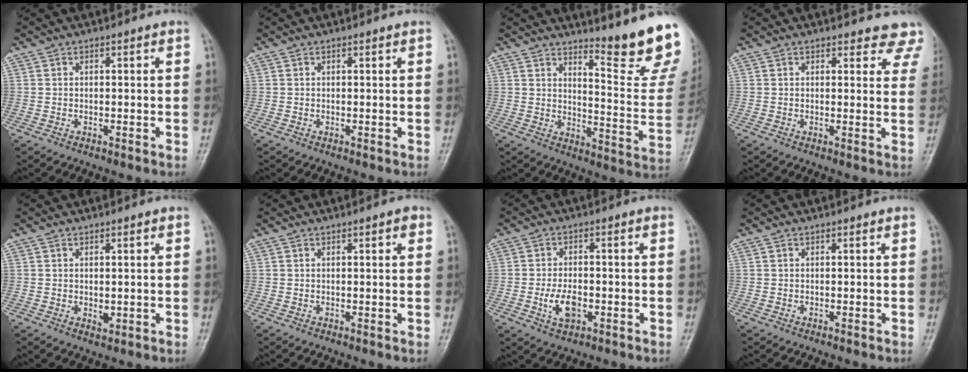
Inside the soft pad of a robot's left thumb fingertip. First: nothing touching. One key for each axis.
{"total": 0.0}
{"total": 14.8, "fx": 12.4, "fy": 0.7, "fz": 8.1, "tx": -0.091, "ty": -0.144, "tz": 0.165}
{"total": 6.6, "fx": 5.9, "fy": 2.7, "fz": 1.1, "tx": 0.036, "ty": -0.025, "tz": 0.040}
{"total": 2.0, "fx": 0.0, "fy": 1.2, "fz": 1.6, "tx": -0.019, "ty": -0.004, "tz": 0.003}
{"total": 1.5, "fx": 0.6, "fy": 0.4, "fz": 1.2, "tx": -0.015, "ty": 0.001, "tz": 0.007}
{"total": 5.6, "fx": -1.7, "fy": 3.2, "fz": 4.2, "tx": -0.075, "ty": 0.007, "tz": -0.028}
{"total": 0.0}